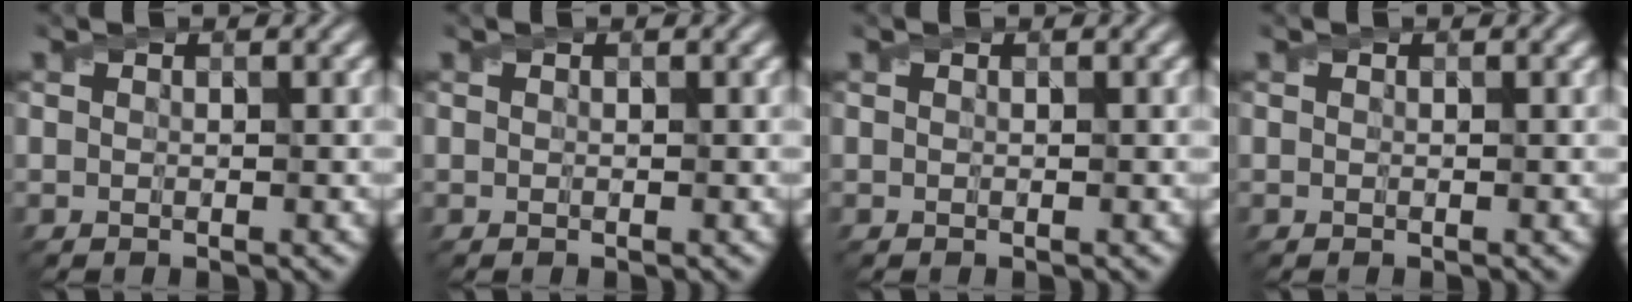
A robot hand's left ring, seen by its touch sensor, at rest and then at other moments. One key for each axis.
{"total": 0.0}
{"total": 0.0}
{"total": 0.0}